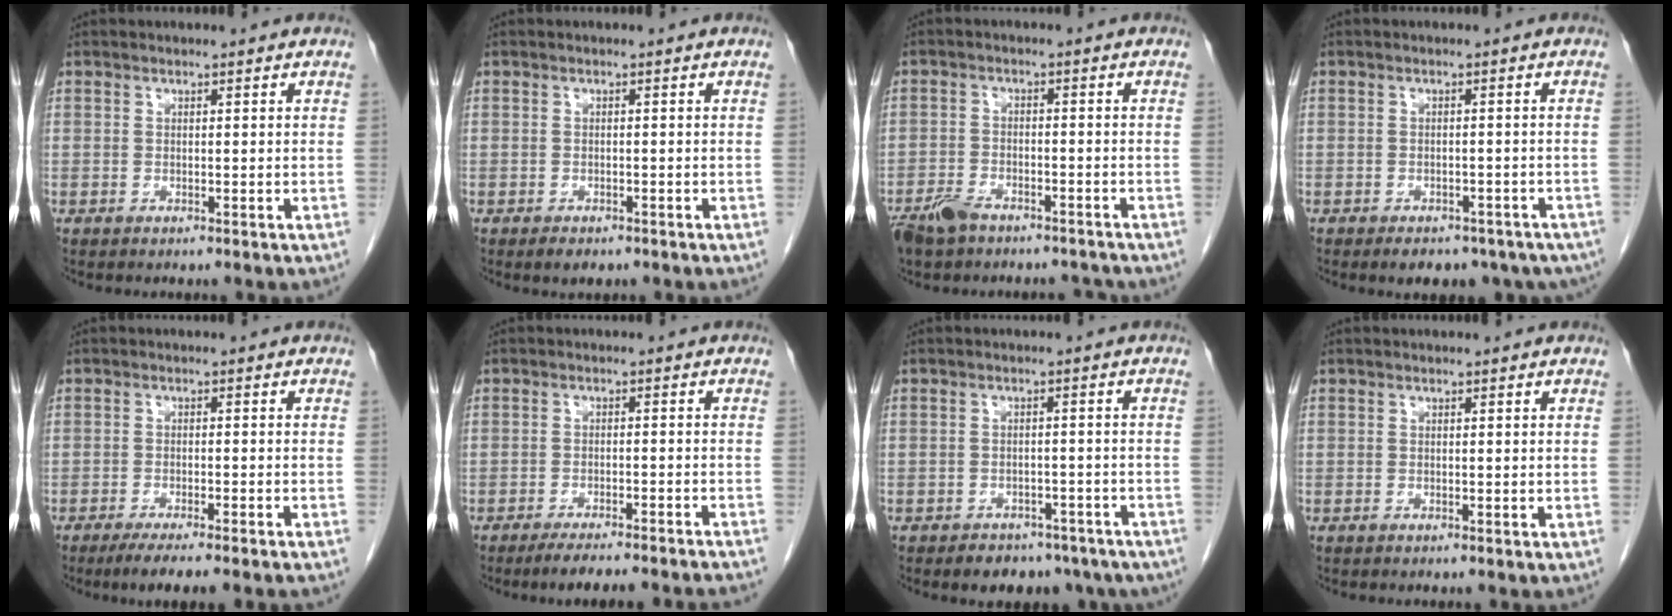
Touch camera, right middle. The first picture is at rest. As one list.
[{"total": 2.0, "force": [-1.4, 1.0, 1.0], "torque": [-0.016, -0.002, -0.014]}, {"total": 8.5, "force": [-6.9, 3.5, 3.6], "torque": [-0.066, 0.000, -0.110]}, {"total": 11.1, "force": [-8.1, 6.0, 4.6], "torque": [-0.063, -0.005, -0.087]}, {"total": 6.5, "force": [-5.1, -0.1, 4.0], "torque": [-0.049, -0.013, -0.076]}, {"total": 11.5, "force": [-10.4, -0.1, 4.7], "torque": [-0.047, -0.015, -0.137]}, {"total": 9.0, "force": [-6.9, 5.0, 2.7], "torque": [-0.023, 0.006, -0.076]}, {"total": 0.0}]